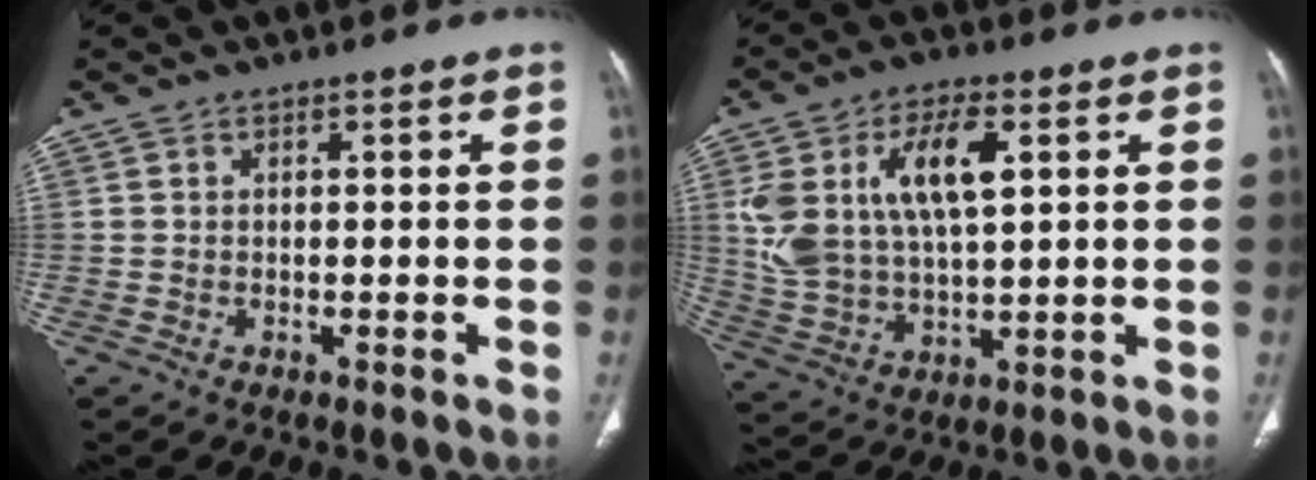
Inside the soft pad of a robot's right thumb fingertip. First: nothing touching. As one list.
[{"total": 15.2, "force": [4.5, 7.4, 12.5], "torque": [-0.242, -0.002, 0.093]}]